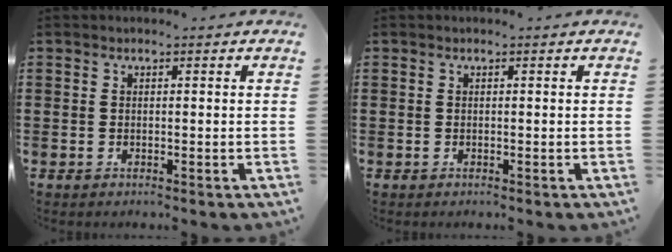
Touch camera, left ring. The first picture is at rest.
{"total": 0.0}